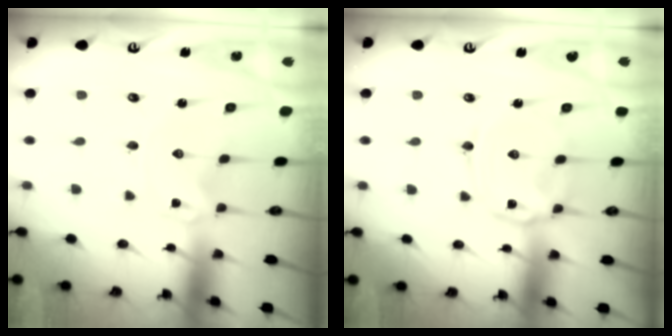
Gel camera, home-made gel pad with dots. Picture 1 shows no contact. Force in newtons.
{"total": 2.9, "press": 2.8, "slide": 0.4}